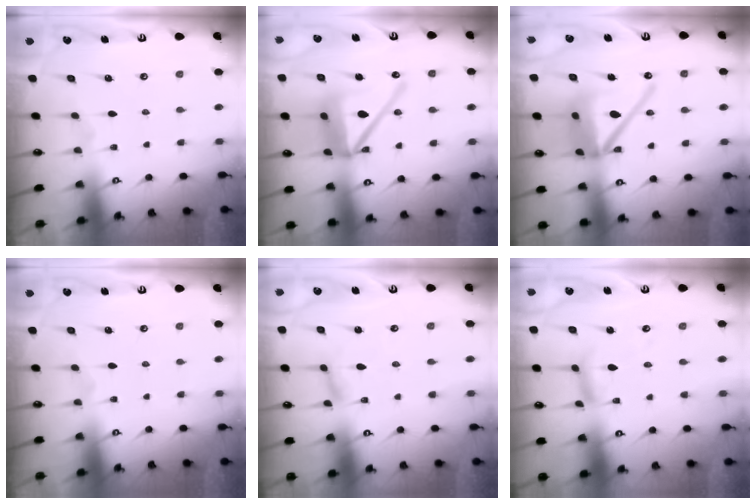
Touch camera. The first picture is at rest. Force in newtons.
{"total": 15.7, "press": 15.6, "slide": 1.7}
{"total": 17.4, "press": 17.2, "slide": 2.1}
{"total": 0.0}
{"total": 2.8, "press": 2.7, "slide": 0.3}
{"total": 7.8, "press": 7.8, "slide": 0.5}